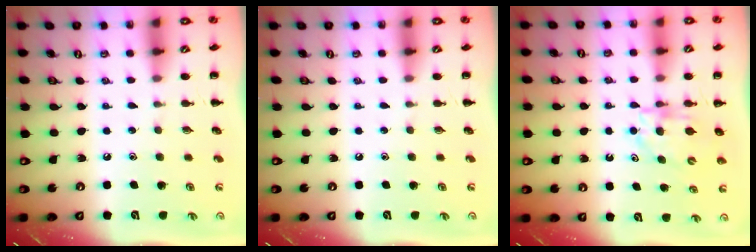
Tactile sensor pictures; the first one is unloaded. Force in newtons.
{"total": 0.0}
{"total": 5.8, "press": 5.8, "slide": 0.5}